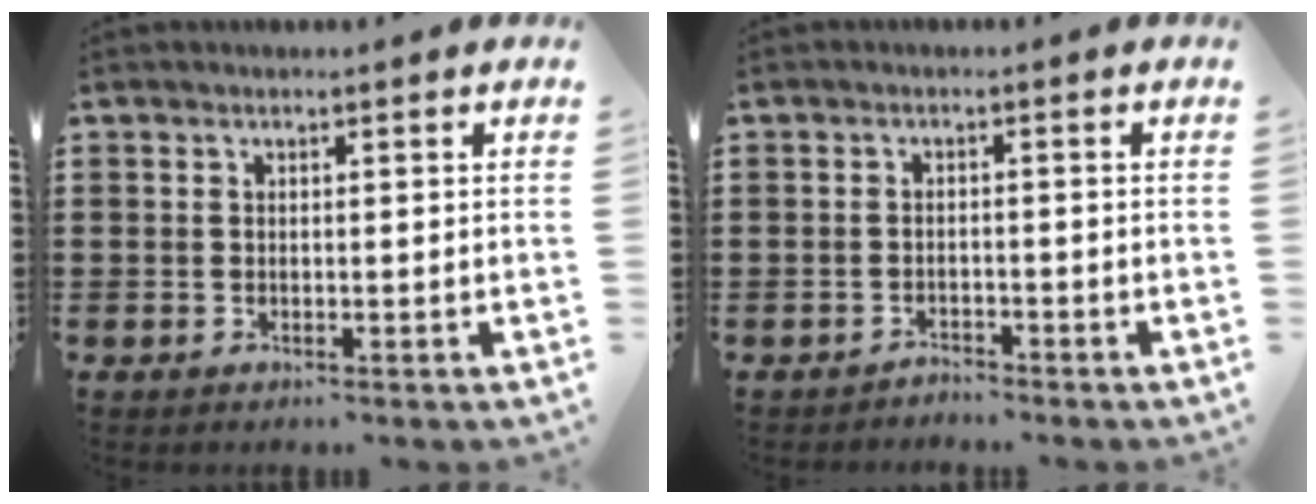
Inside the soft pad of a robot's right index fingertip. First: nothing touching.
{"total": 1.7, "force": [-1.6, 0.2, -0.1], "torque": [-0.003, 0.003, -0.037]}